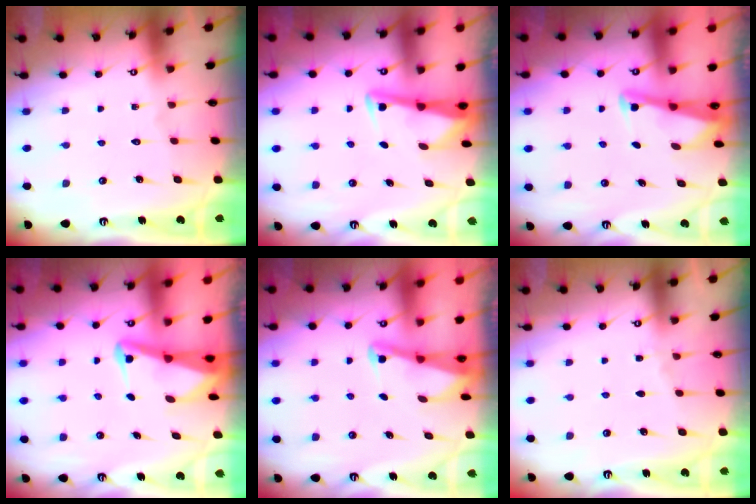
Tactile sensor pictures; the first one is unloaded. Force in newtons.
{"total": 3.1, "press": 3.1, "slide": 0.4}
{"total": 2.5, "press": 2.5, "slide": 0.0}
{"total": 3.5, "press": 3.5, "slide": 0.7}
{"total": 2.0, "press": 2.0, "slide": 0.4}
{"total": 2.3, "press": 2.2, "slide": 0.4}